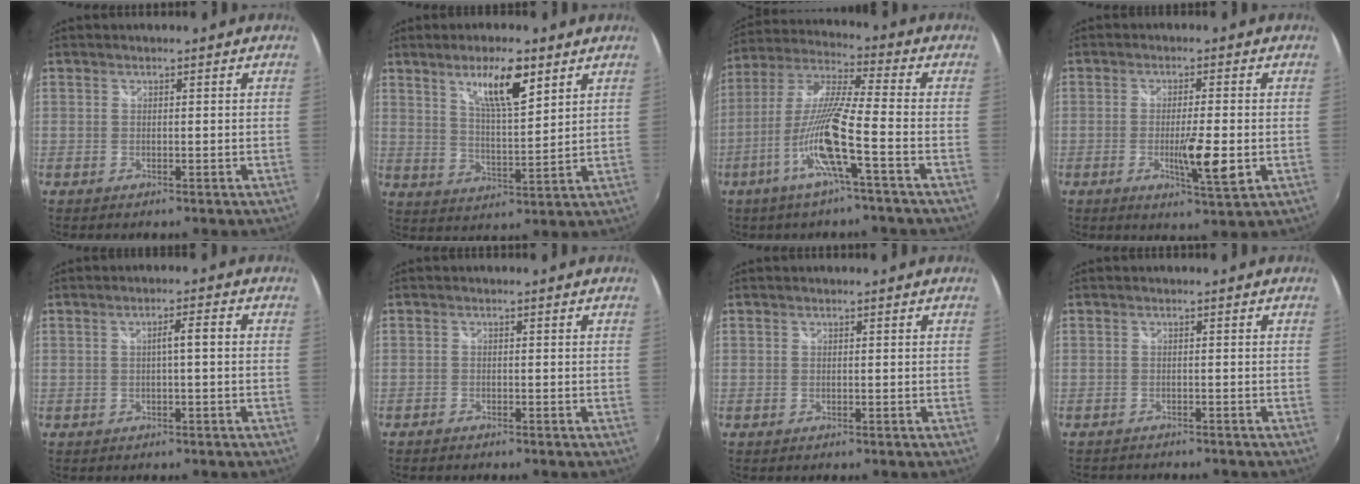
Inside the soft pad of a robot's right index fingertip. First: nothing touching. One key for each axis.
{"total": 9.5, "fx": 5.5, "fy": 2.3, "fz": 7.3, "tx": -0.118, "ty": 0.000, "tz": 0.099}
{"total": 13.4, "fx": -6.1, "fy": -0.3, "fz": 11.9, "tx": -0.234, "ty": -0.015, "tz": -0.117}
{"total": 7.1, "fx": -1.5, "fy": 1.1, "fz": 6.8, "tx": -0.118, "ty": -0.015, "tz": -0.024}
{"total": 2.8, "fx": -0.3, "fy": 0.0, "fz": 2.8, "tx": -0.047, "ty": 0.007, "tz": -0.003}
{"total": 1.4, "fx": -1.3, "fy": 0.4, "fz": 0.4, "tx": -0.013, "ty": -0.008, "tz": -0.026}
{"total": 0.0}
{"total": 3.0, "fx": -2.9, "fy": 0.7, "fz": 0.6, "tx": -0.024, "ty": -0.014, "tz": -0.048}